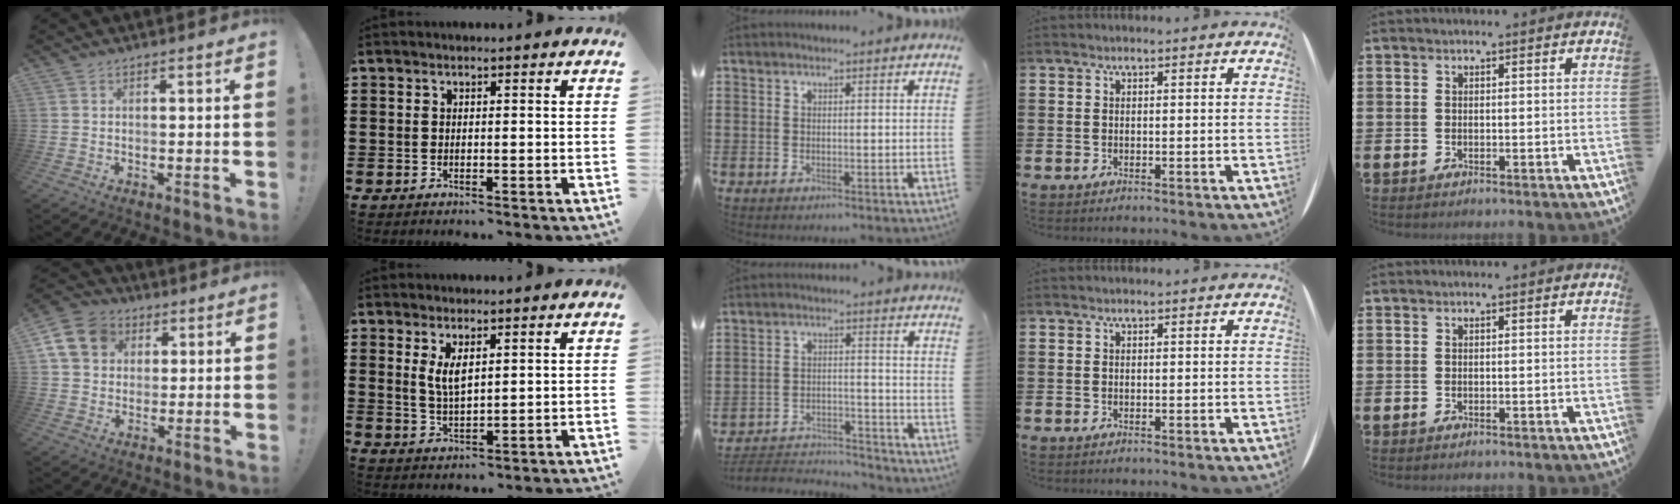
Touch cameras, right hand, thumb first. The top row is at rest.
{"thumb": {"total": 13.0, "force": [4.2, 10.8, 5.9], "torque": [-0.094, -0.004, 0.086]}, "index": {"total": 3.5, "force": [1.6, 1.0, 2.9], "torque": [-0.060, 0.002, 0.029]}, "middle": {"total": 3.9, "force": [-3.8, 0.9, 0.6], "torque": [-0.023, 0.004, -0.083]}}